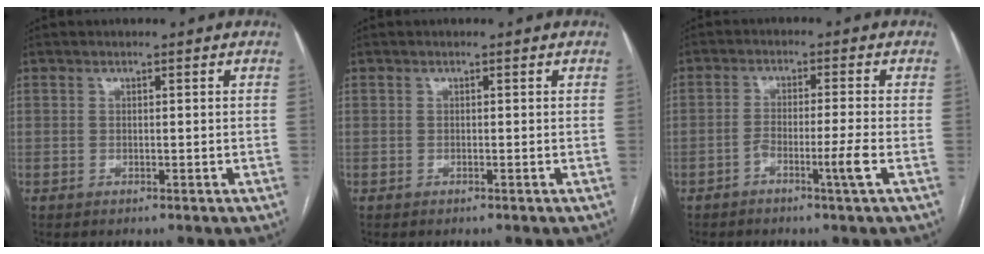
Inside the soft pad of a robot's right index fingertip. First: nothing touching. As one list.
[{"total": 0.0}, {"total": 4.4, "force": [-2.1, -0.8, 3.8], "torque": [-0.069, 0.004, -0.037]}]